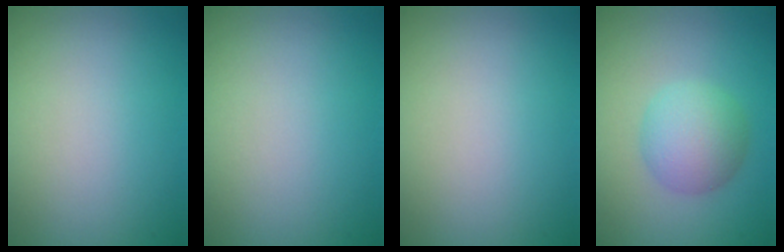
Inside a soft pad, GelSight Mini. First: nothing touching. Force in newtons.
{"total": 0.0}
{"total": 0.0}
{"total": 4.3, "press": 4.3, "slide": 0.0}